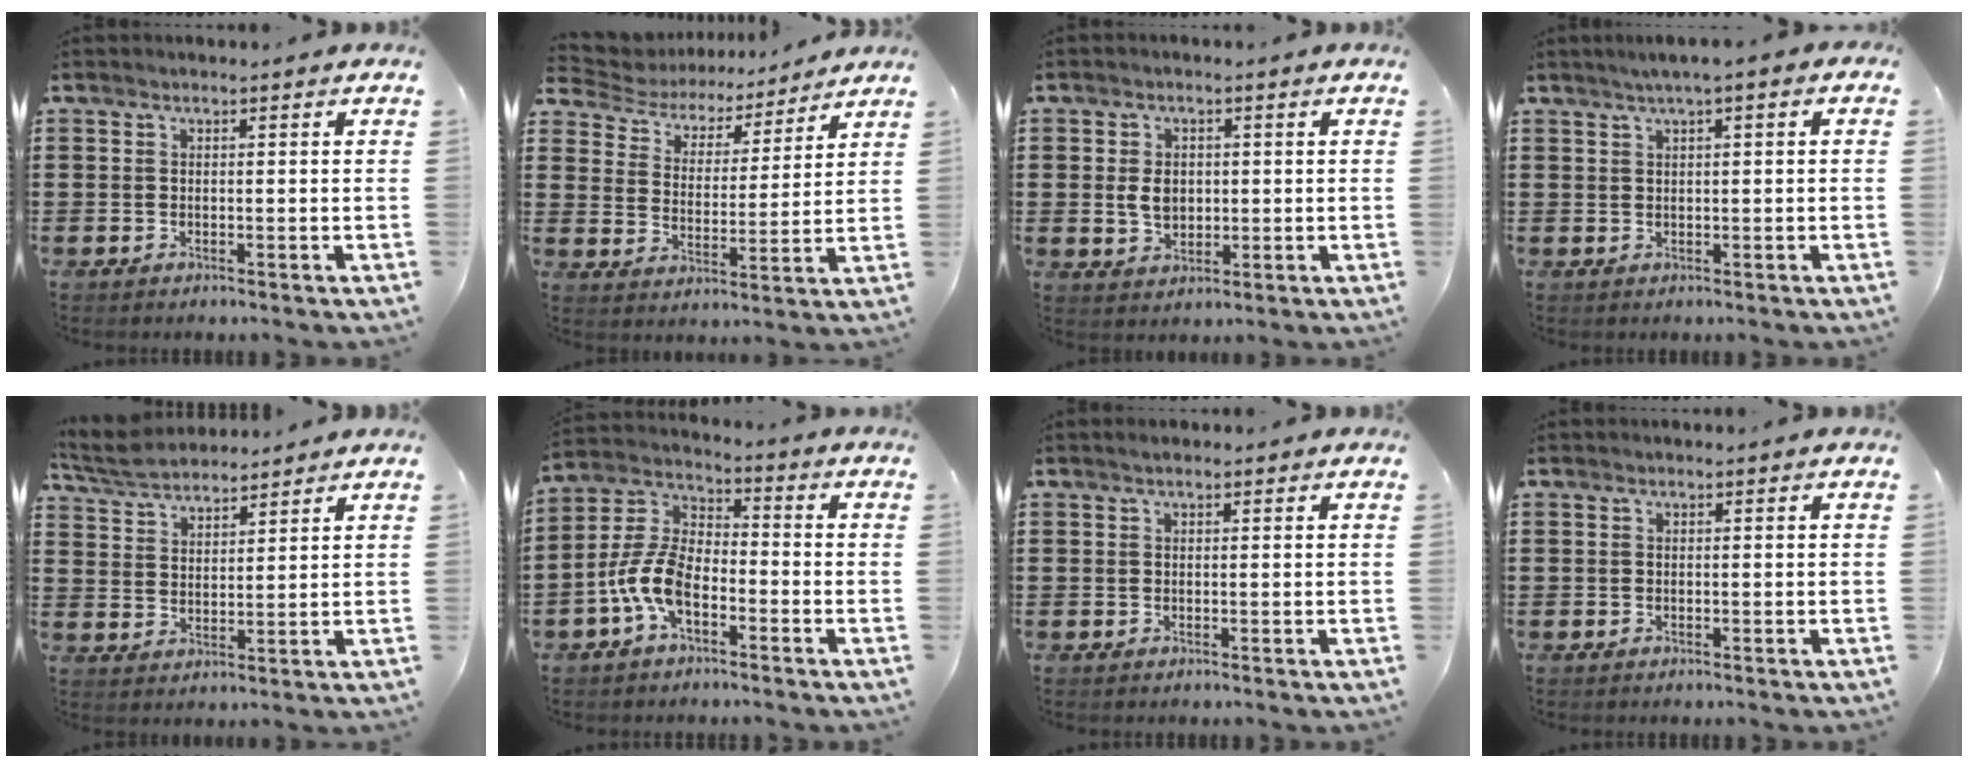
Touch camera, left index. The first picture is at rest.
{"total": 4.8, "force": [4.6, 1.3, 0.4], "torque": [-0.038, -0.032, 0.073]}
{"total": 4.0, "force": [0.4, 2.8, 2.9], "torque": [-0.054, 0.007, 0.004]}
{"total": 1.5, "force": [0.4, 0.1, 1.5], "torque": [-0.026, 0.001, 0.007]}
{"total": 5.4, "force": [5.1, 1.2, 1.2], "torque": [-0.044, -0.013, 0.095]}
{"total": 8.7, "force": [-4.5, 4.1, 6.3], "torque": [-0.171, -0.008, -0.098]}
{"total": 0.6, "force": [0.4, 0.3, 0.3], "torque": [-0.007, 0.004, 0.007]}
{"total": 0.0}